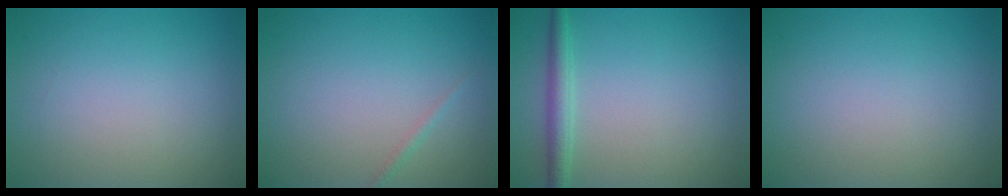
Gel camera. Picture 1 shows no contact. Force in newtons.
{"total": 0.6, "press": 0.6, "slide": 0.0}
{"total": 2.4, "press": 2.4, "slide": 0.1}
{"total": 0.0}